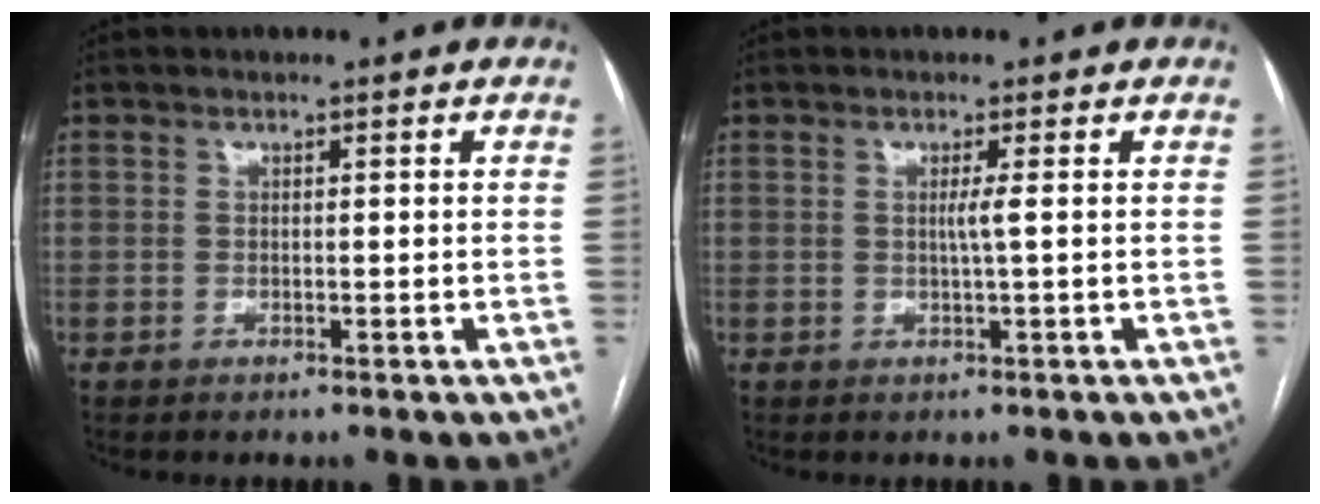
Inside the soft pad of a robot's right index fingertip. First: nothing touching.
{"total": 1.6, "force": [0.1, -0.6, 1.4], "torque": [-0.029, -0.001, 0.001]}